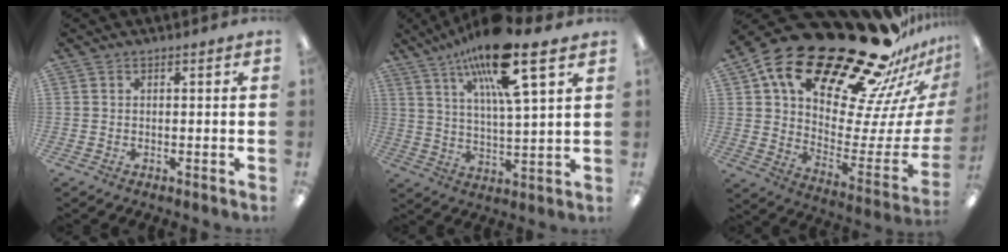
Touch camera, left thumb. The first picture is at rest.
{"total": 16.6, "force": [10.8, 3.4, 12.1], "torque": [-0.218, -0.046, 0.173]}
{"total": 30.8, "force": [23.1, 10.8, 17.4], "torque": [-0.248, -0.185, 0.407]}